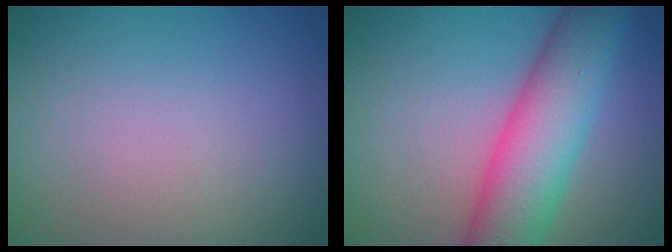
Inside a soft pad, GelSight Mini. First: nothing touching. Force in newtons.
{"total": 8.3, "press": 8.3, "slide": 0.3}